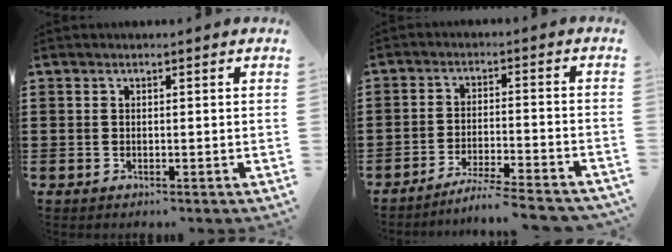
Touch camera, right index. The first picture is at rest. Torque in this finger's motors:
{"motor_torque": [1.70, 0.43, 0.11, 0.01]}